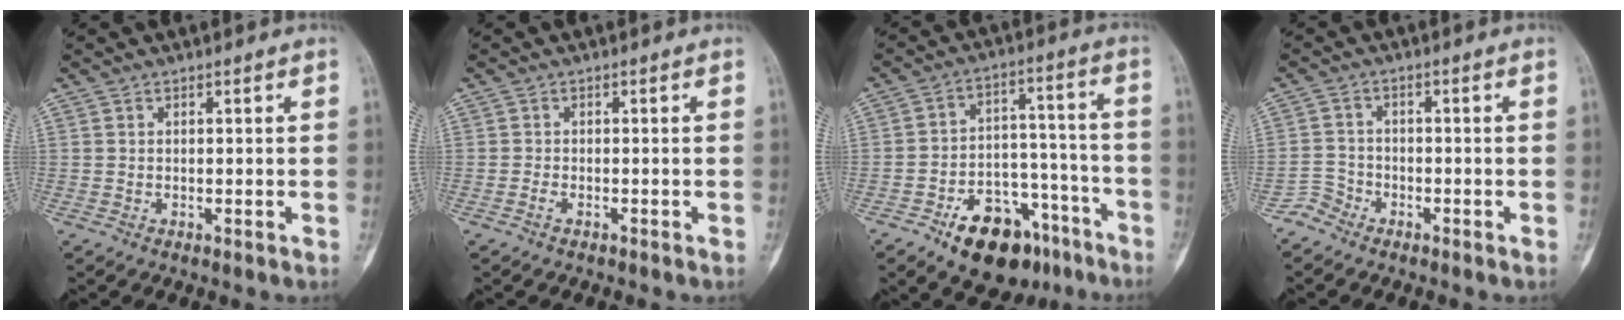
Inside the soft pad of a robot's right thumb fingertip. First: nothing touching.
{"total": 1.0, "force": [-0.7, 0.5, 0.5], "torque": [-0.015, 0.001, -0.014]}
{"total": 16.8, "force": [-10.5, 9.5, 9.1], "torque": [-0.094, 0.085, -0.156]}
{"total": 3.0, "force": [-2.5, 1.6, -0.2], "torque": [0.010, 0.007, -0.058]}